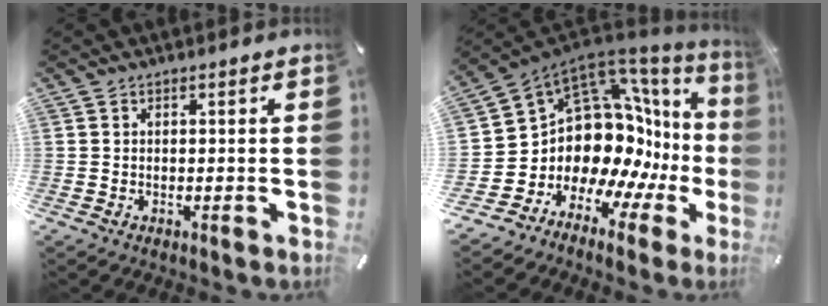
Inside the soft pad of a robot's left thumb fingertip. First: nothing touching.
{"total": 15.8, "force": [1.2, 12.6, 9.5], "torque": [-0.160, -0.084, 0.056]}